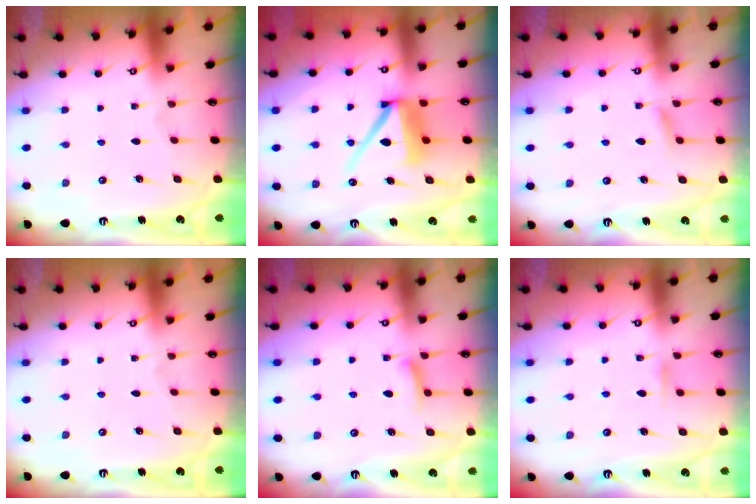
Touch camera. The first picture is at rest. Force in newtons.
{"total": 10.0, "press": 9.9, "slide": 1.3}
{"total": 5.5, "press": 5.4, "slide": 0.9}
{"total": 0.0}
{"total": 6.0, "press": 5.9, "slide": 0.7}
{"total": 4.7, "press": 4.6, "slide": 0.6}